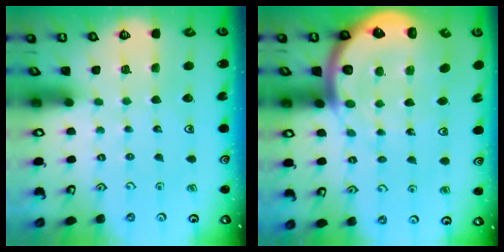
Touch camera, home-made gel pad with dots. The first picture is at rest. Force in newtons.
{"total": 11.1, "press": 10.9, "slide": 2.0}